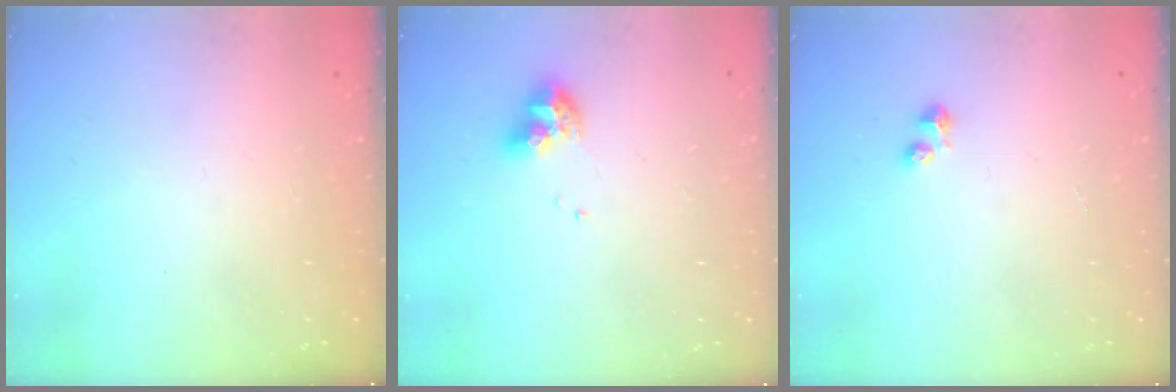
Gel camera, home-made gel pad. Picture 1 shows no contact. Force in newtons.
{"total": 9.5, "press": 9.4, "slide": 1.1}
{"total": 2.5, "press": 2.5, "slide": 0.4}